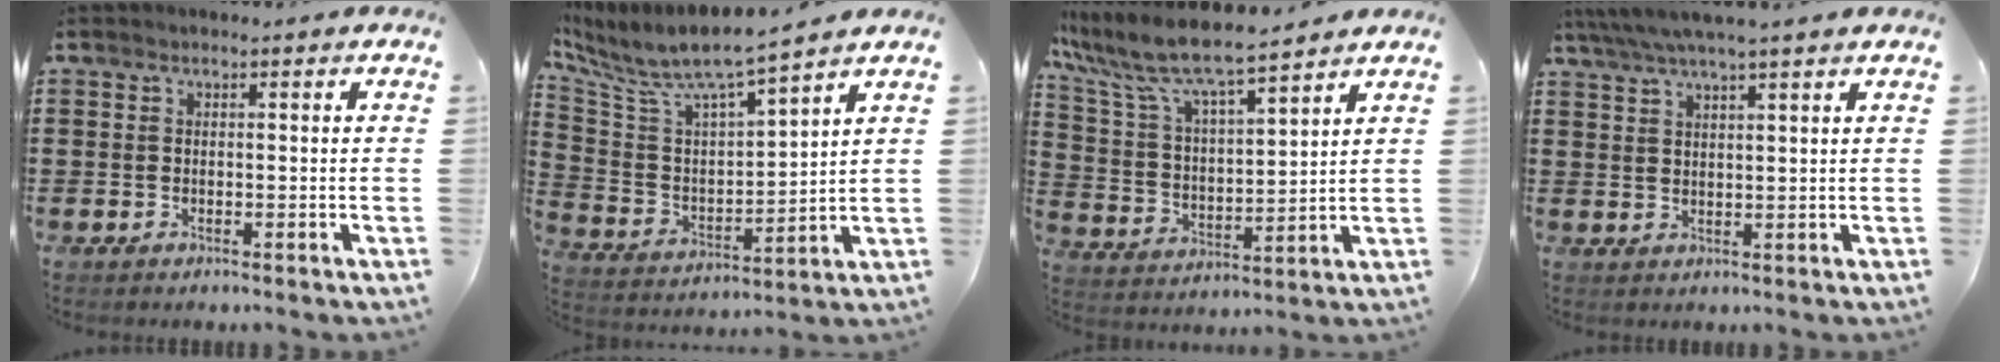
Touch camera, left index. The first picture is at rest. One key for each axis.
{"total": 7.0, "fx": 6.3, "fy": 0.7, "fz": 3.0, "tx": -0.093, "ty": -0.048, "tz": 0.102}
{"total": 8.0, "fx": 7.0, "fy": 1.0, "fz": 3.6, "tx": -0.103, "ty": -0.039, "tz": 0.117}
{"total": 3.7, "fx": 3.1, "fy": -0.3, "fz": 2.0, "tx": -0.048, "ty": -0.008, "tz": 0.056}